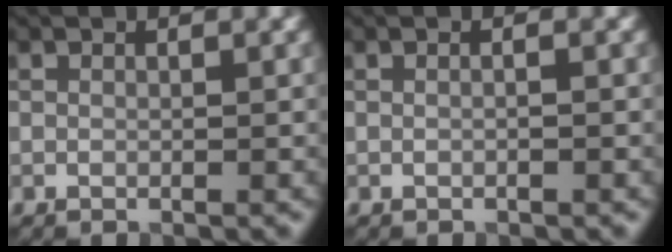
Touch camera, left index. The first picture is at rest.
{"total": 0.6, "force": [0.0, 0.1, 0.6], "torque": [-0.013, -0.005, -0.007]}